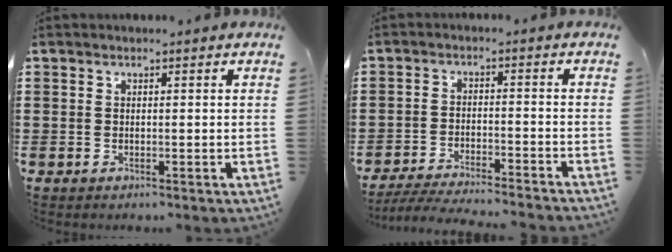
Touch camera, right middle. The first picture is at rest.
{"total": 4.6, "force": [-4.4, -0.2, 1.3], "torque": [-0.027, -0.009, -0.089]}